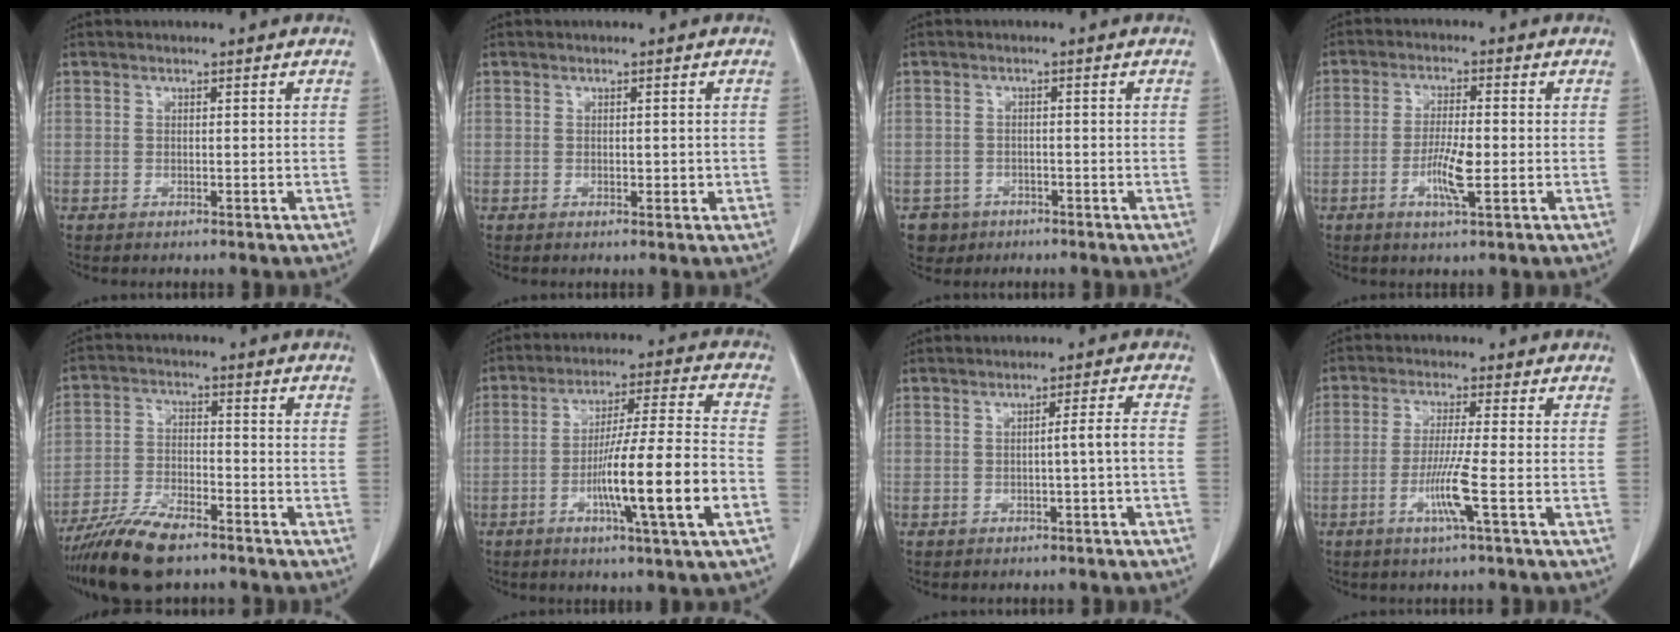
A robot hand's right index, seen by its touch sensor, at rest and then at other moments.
{"total": 1.2, "force": [-0.2, 0.7, 1.0], "torque": [-0.011, 0.000, -0.001]}
{"total": 3.7, "force": [-2.0, 3.1, -0.2], "torque": [0.003, 0.008, -0.032]}
{"total": 5.7, "force": [-1.6, 0.7, 5.4], "torque": [-0.104, -0.006, -0.029]}
{"total": 10.3, "force": [-8.2, 2.7, 5.7], "torque": [-0.110, -0.020, -0.149]}
{"total": 15.2, "force": [-5.0, -0.4, 14.4], "torque": [-0.247, -0.003, -0.084]}
{"total": 2.6, "force": [-0.9, -0.6, 2.4], "torque": [-0.034, 0.003, -0.014]}
{"total": 5.9, "force": [-2.2, -1.0, 5.4], "torque": [-0.104, -0.015, -0.046]}